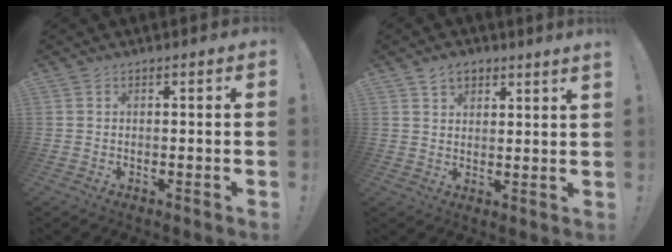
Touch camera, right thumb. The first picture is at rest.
{"total": 3.9, "force": [3.3, 1.3, 1.6], "torque": [-0.023, -0.016, 0.060]}